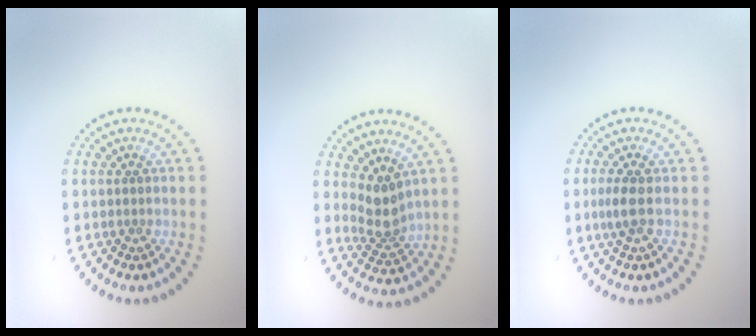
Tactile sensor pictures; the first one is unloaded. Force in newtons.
{"total": 2.9, "press": 2.3, "slide": 1.8}
{"total": 1.6, "press": 1.4, "slide": 0.9}